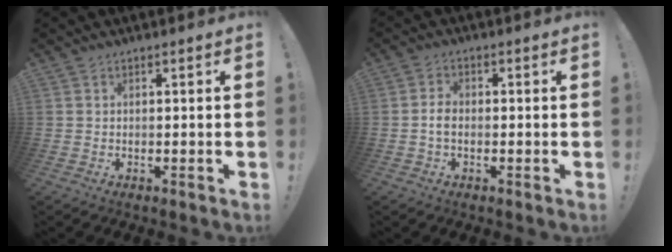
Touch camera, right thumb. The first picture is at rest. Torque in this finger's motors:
{"motor_torque": [-0.31, -0.06, -0.06, 0.08, 0.02]}